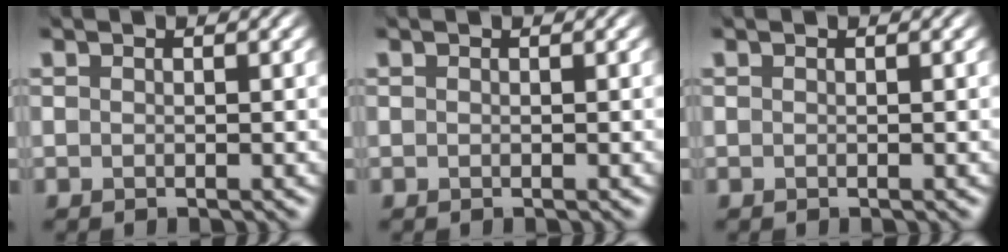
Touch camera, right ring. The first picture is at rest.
{"total": 0.0}
{"total": 0.0}